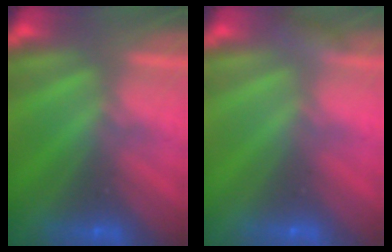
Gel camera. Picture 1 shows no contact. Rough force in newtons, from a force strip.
{"total": 2.3}